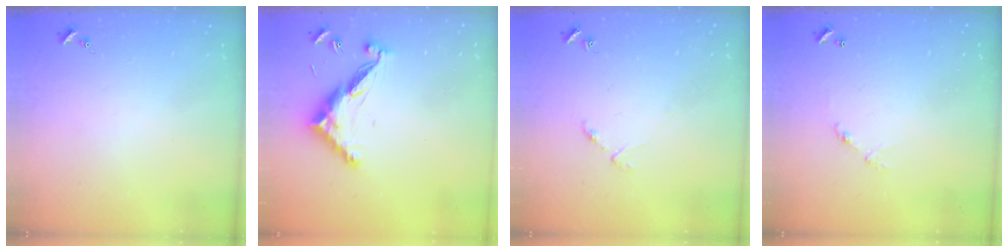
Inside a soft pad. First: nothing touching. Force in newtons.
{"total": 12.4, "press": 12.4, "slide": 0.2}
{"total": 3.8, "press": 3.8, "slide": 0.5}
{"total": 5.5, "press": 5.5, "slide": 0.4}